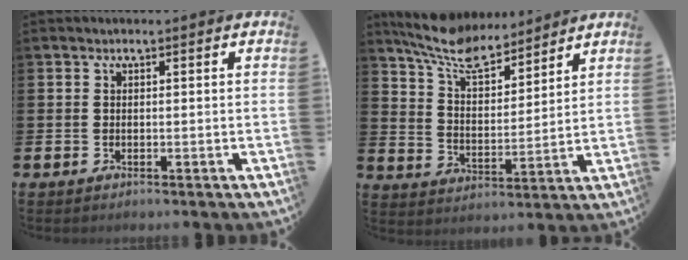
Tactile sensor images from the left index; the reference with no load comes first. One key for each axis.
{"total": 8.6, "fx": 7.8, "fy": 2.6, "fz": 2.7, "tx": -0.084, "ty": -0.042, "tz": 0.141}